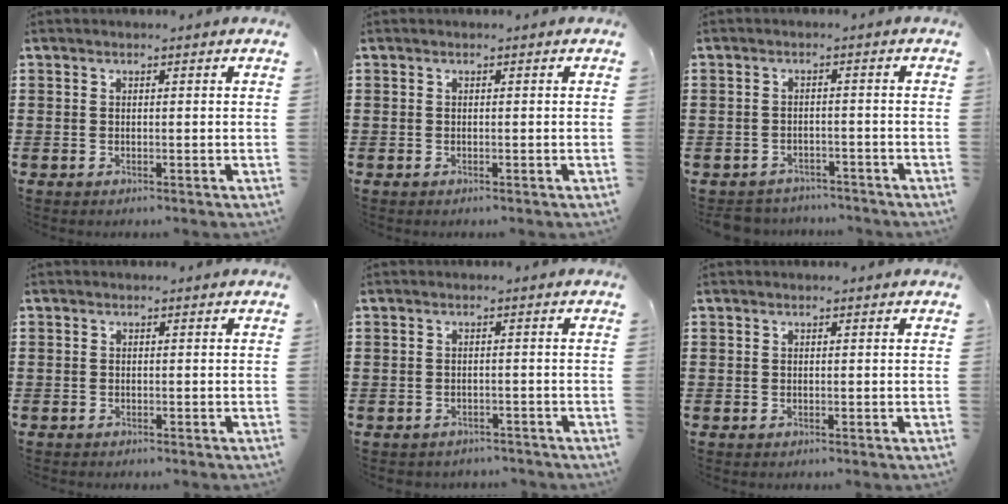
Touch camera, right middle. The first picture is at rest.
{"total": 0.0}
{"total": 2.6, "force": [-2.6, 0.4, -0.2], "torque": [-0.006, -0.003, -0.057]}
{"total": 0.6, "force": [-0.6, 0.2, -0.1], "torque": [0.000, 0.001, -0.012]}
{"total": 1.4, "force": [-1.4, 0.2, -0.1], "torque": [-0.006, -0.002, -0.031]}
{"total": 0.0}